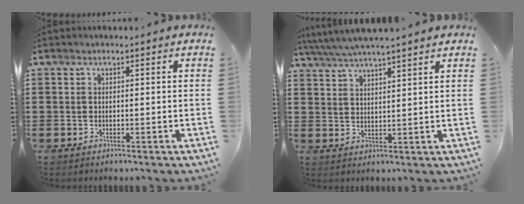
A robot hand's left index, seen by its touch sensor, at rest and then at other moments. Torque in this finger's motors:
{"motor_torque": [1.06, 1.08, 0.91, 0.11]}